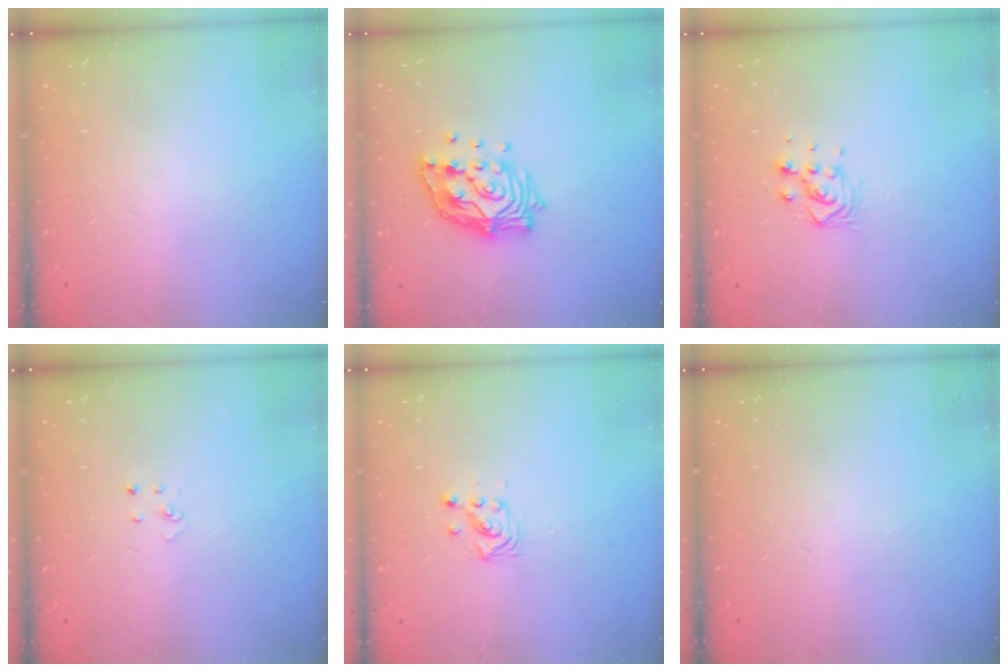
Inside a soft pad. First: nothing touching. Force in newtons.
{"total": 13.9, "press": 13.8, "slide": 1.4}
{"total": 6.6, "press": 6.5, "slide": 1.0}
{"total": 3.1, "press": 3.1, "slide": 0.2}
{"total": 3.5, "press": 3.5, "slide": 0.3}
{"total": 0.0}